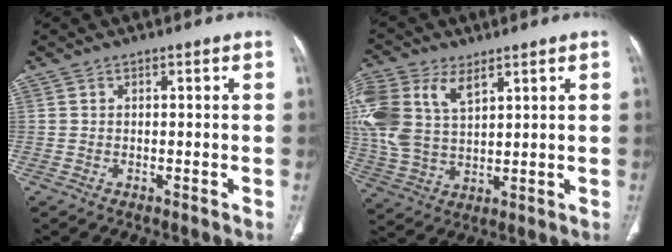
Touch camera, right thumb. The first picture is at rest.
{"total": 16.4, "force": [6.8, 9.9, 11.1], "torque": [-0.268, -0.004, 0.137]}